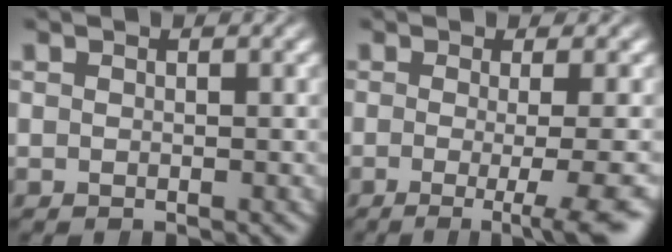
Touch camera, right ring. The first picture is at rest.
{"total": 6.3, "force": [-3.3, 0.9, 5.3], "torque": [-0.070, -0.022, -0.043]}